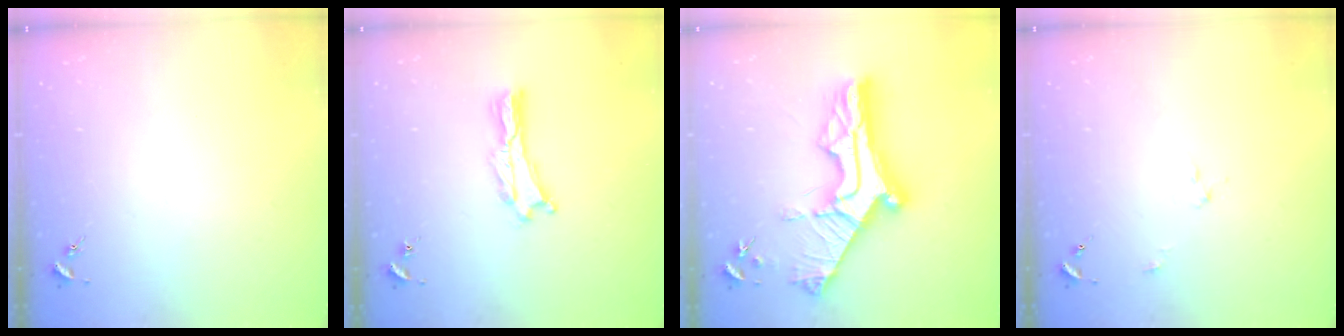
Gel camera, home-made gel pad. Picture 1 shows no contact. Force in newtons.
{"total": 0.7, "press": 0.6, "slide": 0.2}
{"total": 13.9, "press": 13.9, "slide": 1.2}
{"total": 2.0, "press": 2.0, "slide": 0.1}